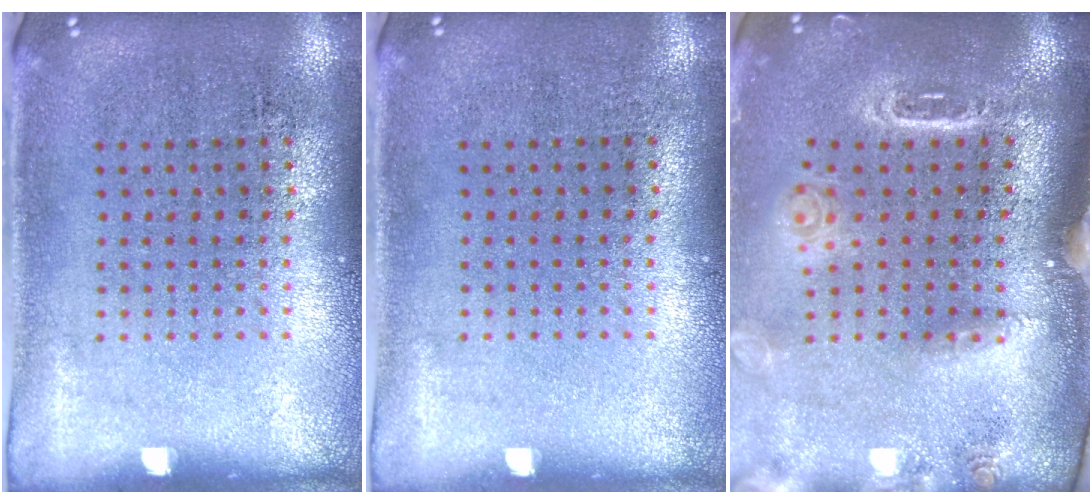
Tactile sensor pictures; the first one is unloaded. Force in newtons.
{"total": 0.0}
{"total": 1.8, "press": 1.7, "slide": 0.6}